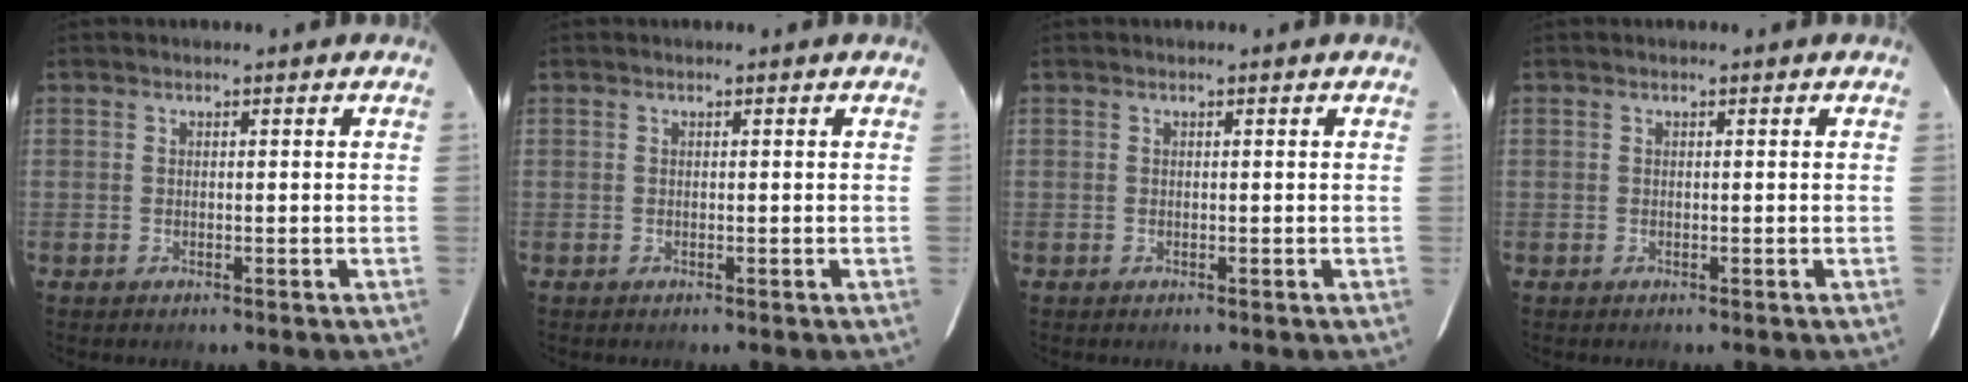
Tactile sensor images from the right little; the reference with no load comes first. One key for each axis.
{"total": 0.0}
{"total": 0.0}
{"total": 0.0}